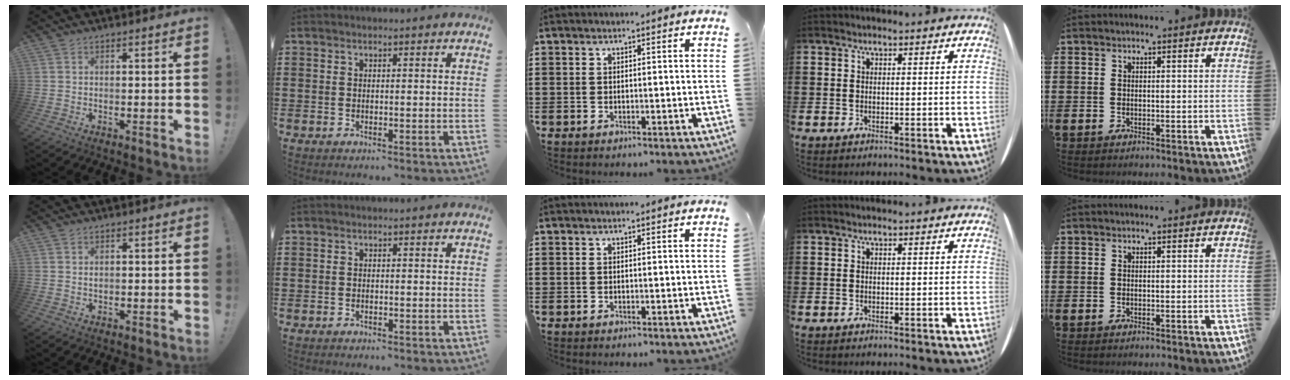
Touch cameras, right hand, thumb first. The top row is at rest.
{"thumb": {"total": 0.7, "force": [0.4, 0.6, 0.2], "torque": [0.004, -0.001, 0.005]}, "index": {"total": 0.7, "force": [-0.6, 0.3, 0.1], "torque": [-0.004, -0.001, -0.012]}}